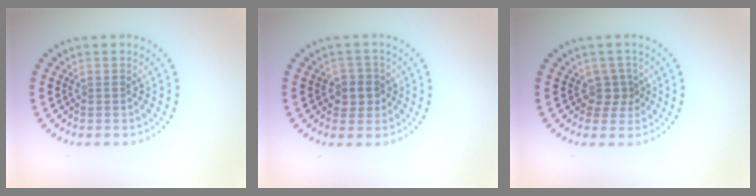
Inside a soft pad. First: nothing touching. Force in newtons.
{"total": 2.1, "press": 1.9, "slide": 0.7}
{"total": 1.9, "press": 1.3, "slide": 1.4}